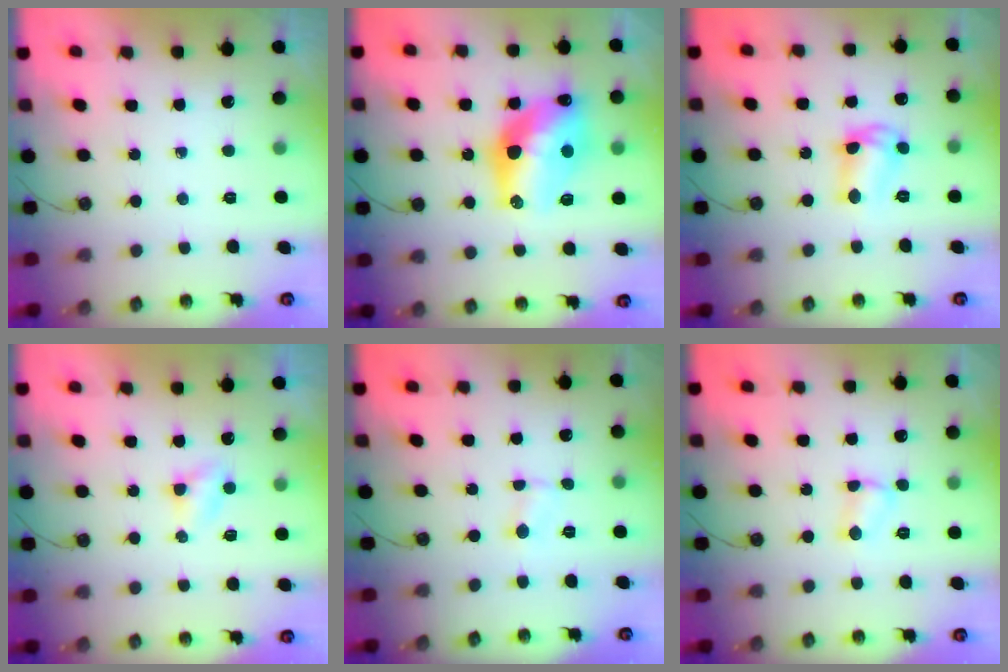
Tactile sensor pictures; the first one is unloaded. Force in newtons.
{"total": 16.9, "press": 16.9, "slide": 0.9}
{"total": 9.7, "press": 9.7, "slide": 0.7}
{"total": 2.7, "press": 2.7, "slide": 0.3}
{"total": 0.9, "press": 0.9, "slide": 0.3}
{"total": 5.2, "press": 5.1, "slide": 0.6}